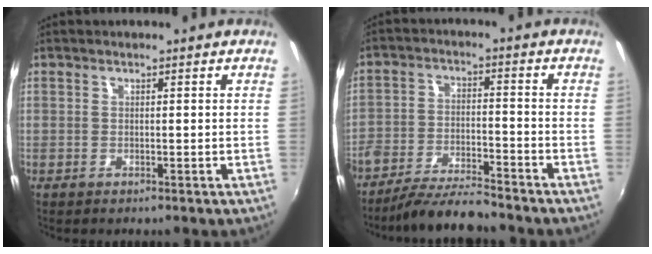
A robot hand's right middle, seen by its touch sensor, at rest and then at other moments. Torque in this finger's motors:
{"motor_torque": [1.09, -1.04, 0.38, 0.21]}